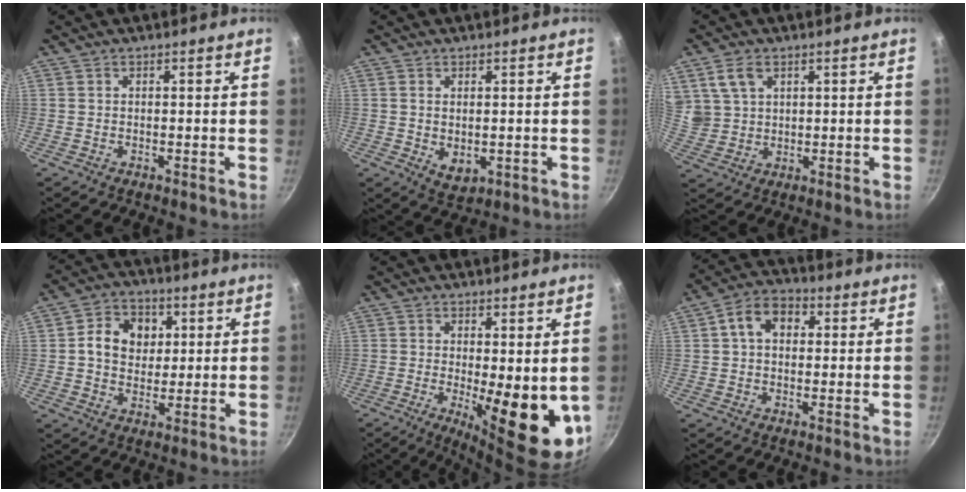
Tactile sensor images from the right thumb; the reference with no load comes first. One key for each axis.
{"total": 4.4, "fx": 0.0, "fy": 2.9, "fz": 3.4, "tx": -0.052, "ty": -0.012, "tz": 0.009}
{"total": 6.5, "fx": 3.1, "fy": 4.6, "fz": 3.4, "tx": -0.049, "ty": -0.011, "tz": 0.070}
{"total": 9.1, "fx": 2.0, "fy": 7.4, "fz": 4.8, "tx": -0.053, "ty": 0.002, "tz": 0.023}
{"total": 13.0, "fx": -1.2, "fy": 4.2, "fz": 12.2, "tx": -0.142, "ty": -0.019, "tz": -0.002}
{"total": 7.9, "fx": 1.7, "fy": 5.6, "fz": 5.2, "tx": -0.064, "ty": 0.018, "tz": 0.015}